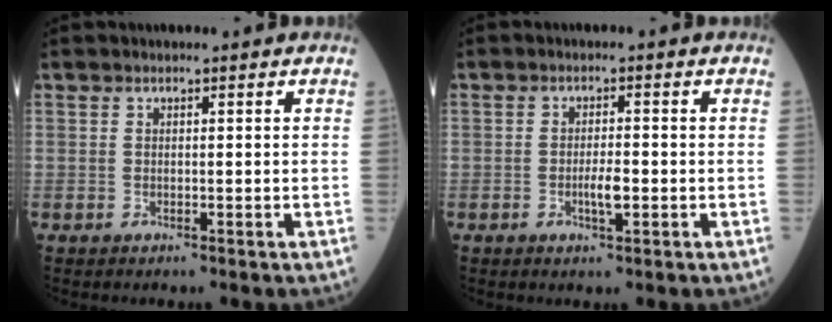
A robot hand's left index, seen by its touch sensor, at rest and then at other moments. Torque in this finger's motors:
{"motor_torque": [0.21, 0.17, 0.08, 0.03]}